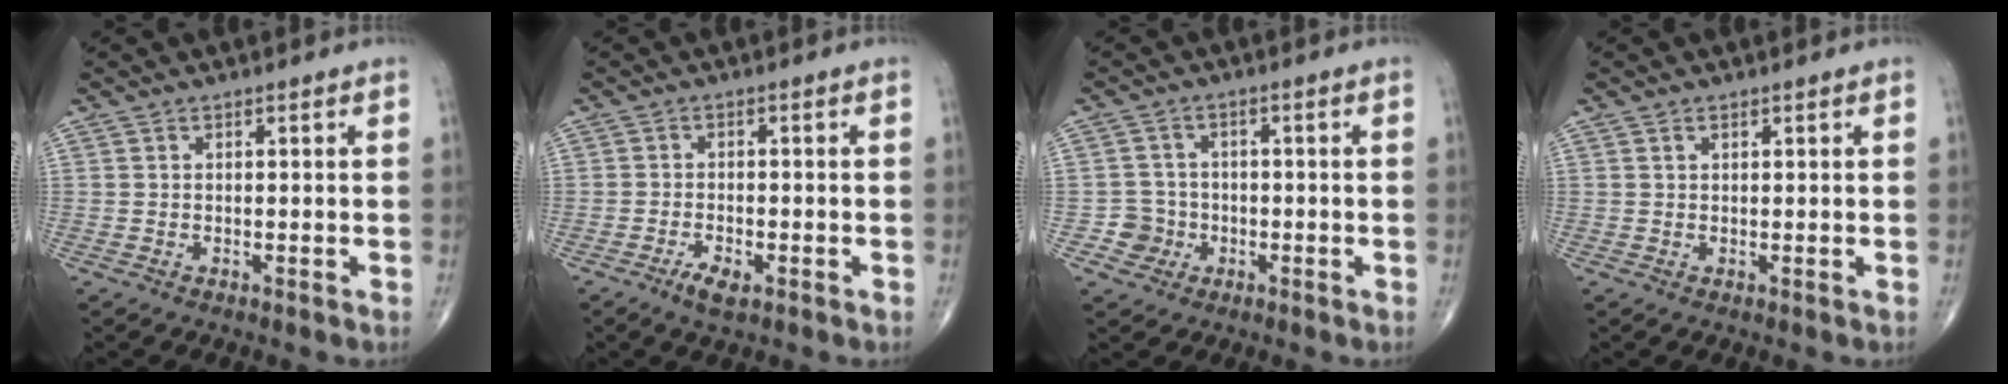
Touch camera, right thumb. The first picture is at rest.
{"total": 3.3, "force": [-1.8, 1.4, 2.4], "torque": [-0.045, 0.002, -0.032]}
{"total": 4.0, "force": [-1.4, 3.8, -0.1], "torque": [0.027, 0.014, -0.028]}
{"total": 0.7, "force": [0.4, 0.4, 0.4], "torque": [-0.006, -0.001, 0.007]}